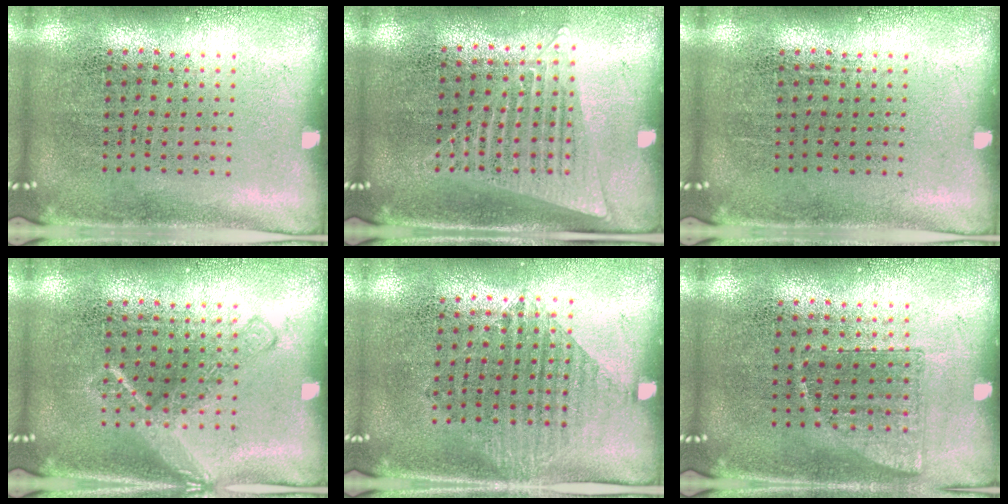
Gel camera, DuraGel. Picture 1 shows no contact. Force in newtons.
{"total": 1.4, "press": 1.3, "slide": 0.4}
{"total": 0.0}
{"total": 2.2, "press": 2.2, "slide": 0.4}
{"total": 1.1, "press": 1.0, "slide": 0.5}
{"total": 0.7, "press": 0.7, "slide": 0.2}